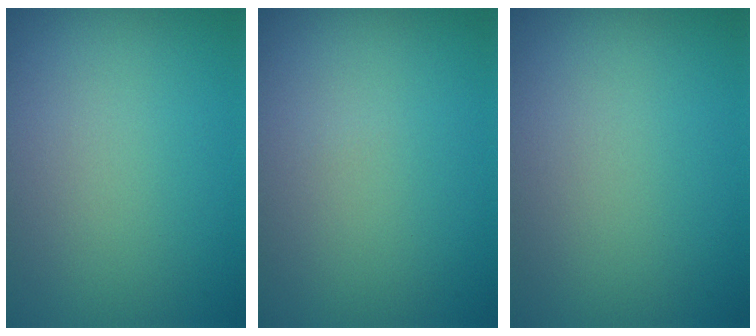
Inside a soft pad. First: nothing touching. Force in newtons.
{"total": 0.0}
{"total": 0.0}